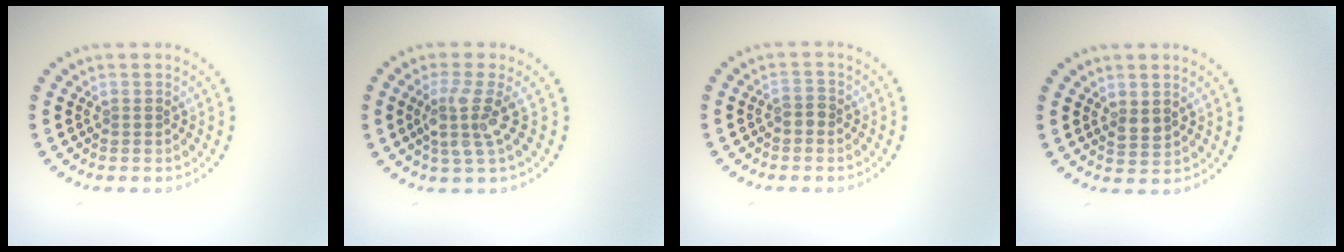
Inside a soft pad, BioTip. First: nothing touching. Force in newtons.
{"total": 3.3, "press": 2.4, "slide": 2.2}
{"total": 1.2, "press": 1.1, "slide": 0.5}
{"total": 1.4, "press": 1.4, "slide": 0.4}